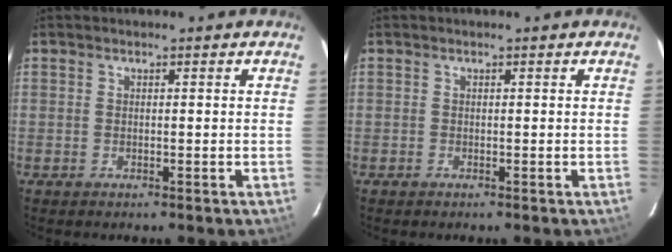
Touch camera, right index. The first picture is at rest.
{"total": 0.0}